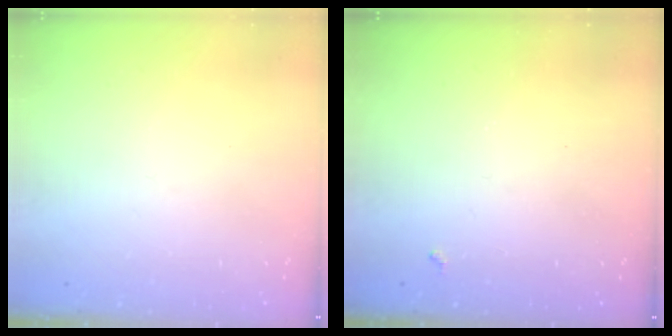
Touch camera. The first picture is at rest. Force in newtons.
{"total": 1.9, "press": 1.9, "slide": 0.4}